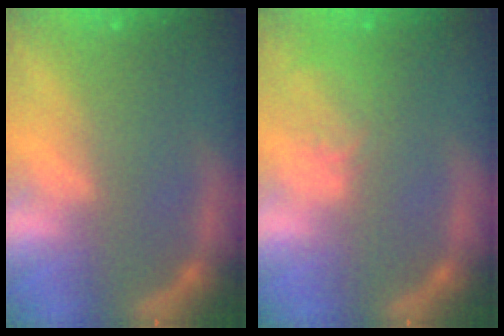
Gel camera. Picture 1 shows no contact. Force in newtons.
{"total": 2.9}